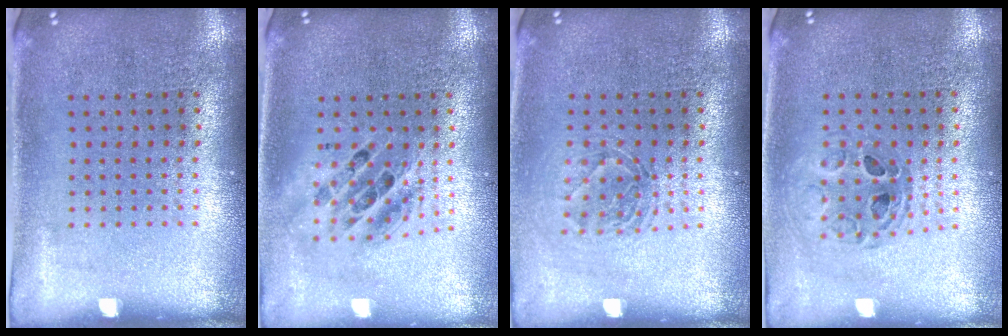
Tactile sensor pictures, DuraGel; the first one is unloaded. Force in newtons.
{"total": 1.7, "press": 1.4, "slide": 1.0}
{"total": 1.3, "press": 1.1, "slide": 0.6}
{"total": 0.8, "press": 0.8, "slide": 0.1}